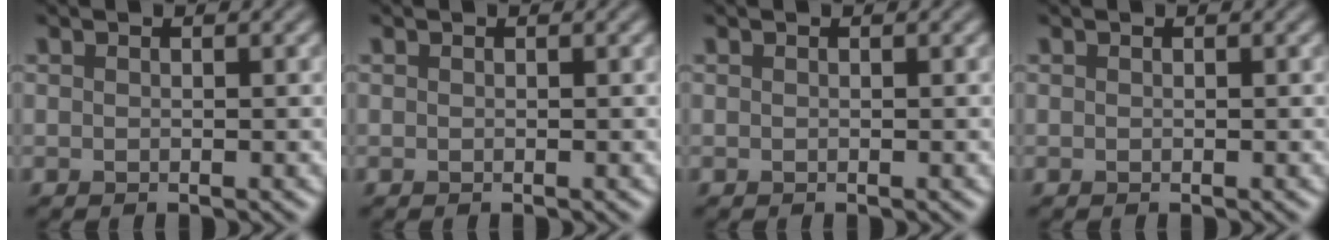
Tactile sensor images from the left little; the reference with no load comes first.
{"total": 0.0}
{"total": 0.0}
{"total": 0.0}